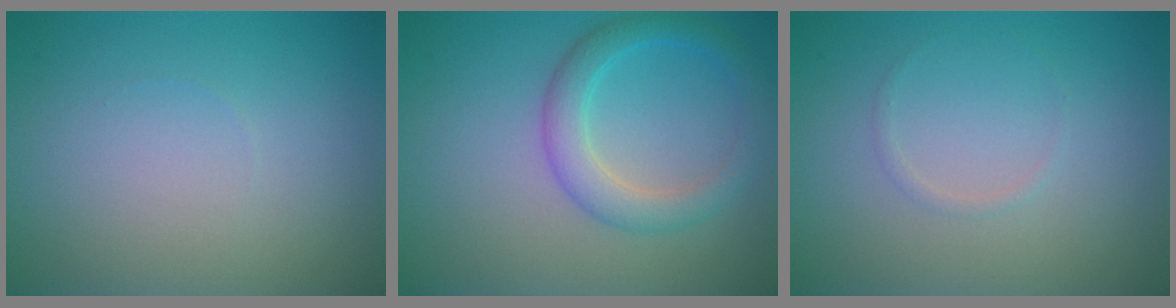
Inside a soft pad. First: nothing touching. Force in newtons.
{"total": 3.3, "press": 3.3, "slide": 0.2}
{"total": 0.6, "press": 0.6, "slide": 0.0}